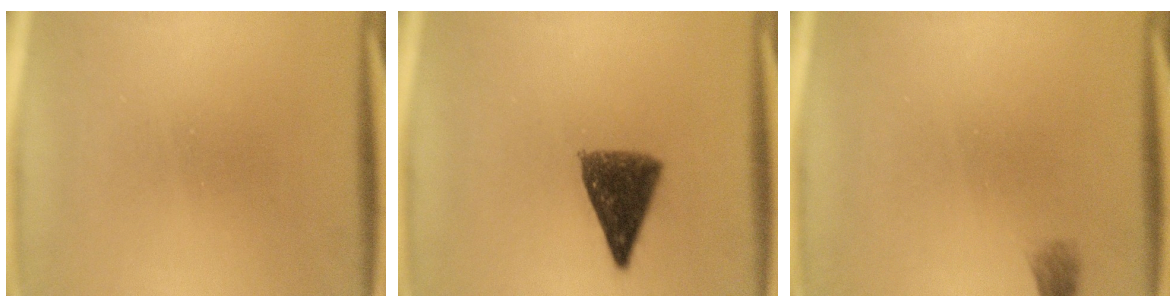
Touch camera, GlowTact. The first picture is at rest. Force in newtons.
{"total": 7.0}
{"total": 1.1}